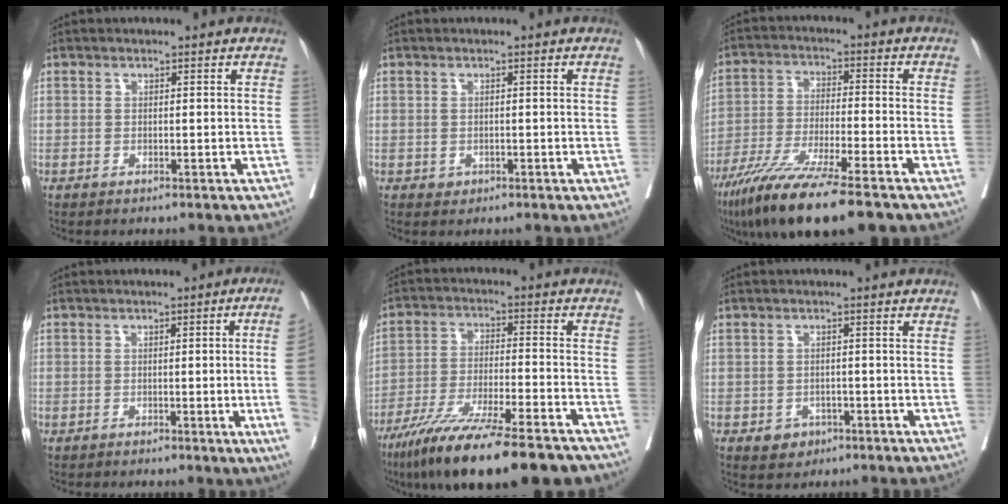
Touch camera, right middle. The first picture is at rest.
{"total": 0.9, "force": [-0.3, 0.9, 0.3], "torque": [-0.004, 0.001, 0.003]}
{"total": 15.2, "force": [-11.0, 1.3, 10.4], "torque": [-0.193, -0.050, -0.190]}
{"total": 8.2, "force": [-1.2, -1.3, 8.0], "torque": [-0.084, -0.006, -0.018]}
{"total": 20.5, "force": [-15.7, 2.5, 12.9], "torque": [-0.186, -0.033, -0.253]}
{"total": 3.1, "force": [-1.5, 2.5, 1.1], "torque": [-0.009, 0.005, -0.014]}